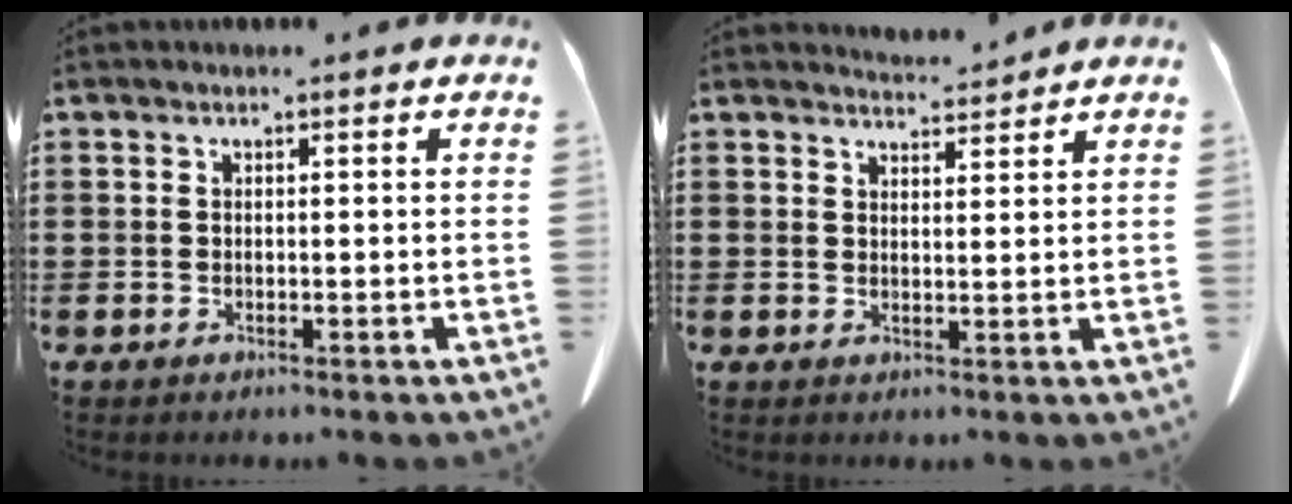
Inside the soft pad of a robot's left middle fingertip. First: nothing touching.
{"total": 3.3, "force": [3.2, 0.3, 0.5], "torque": [-0.011, -0.011, 0.059]}